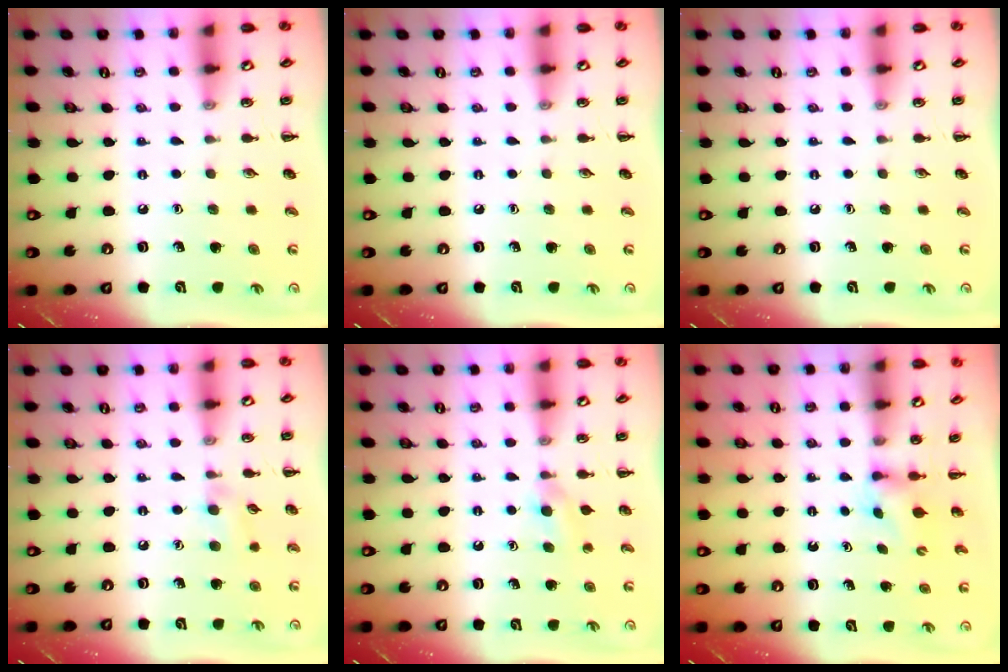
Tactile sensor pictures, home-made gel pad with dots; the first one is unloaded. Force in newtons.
{"total": 0.0}
{"total": 0.0}
{"total": 6.7, "press": 6.4, "slide": 2.0}
{"total": 3.9, "press": 3.6, "slide": 1.4}
{"total": 2.2, "press": 1.9, "slide": 1.0}